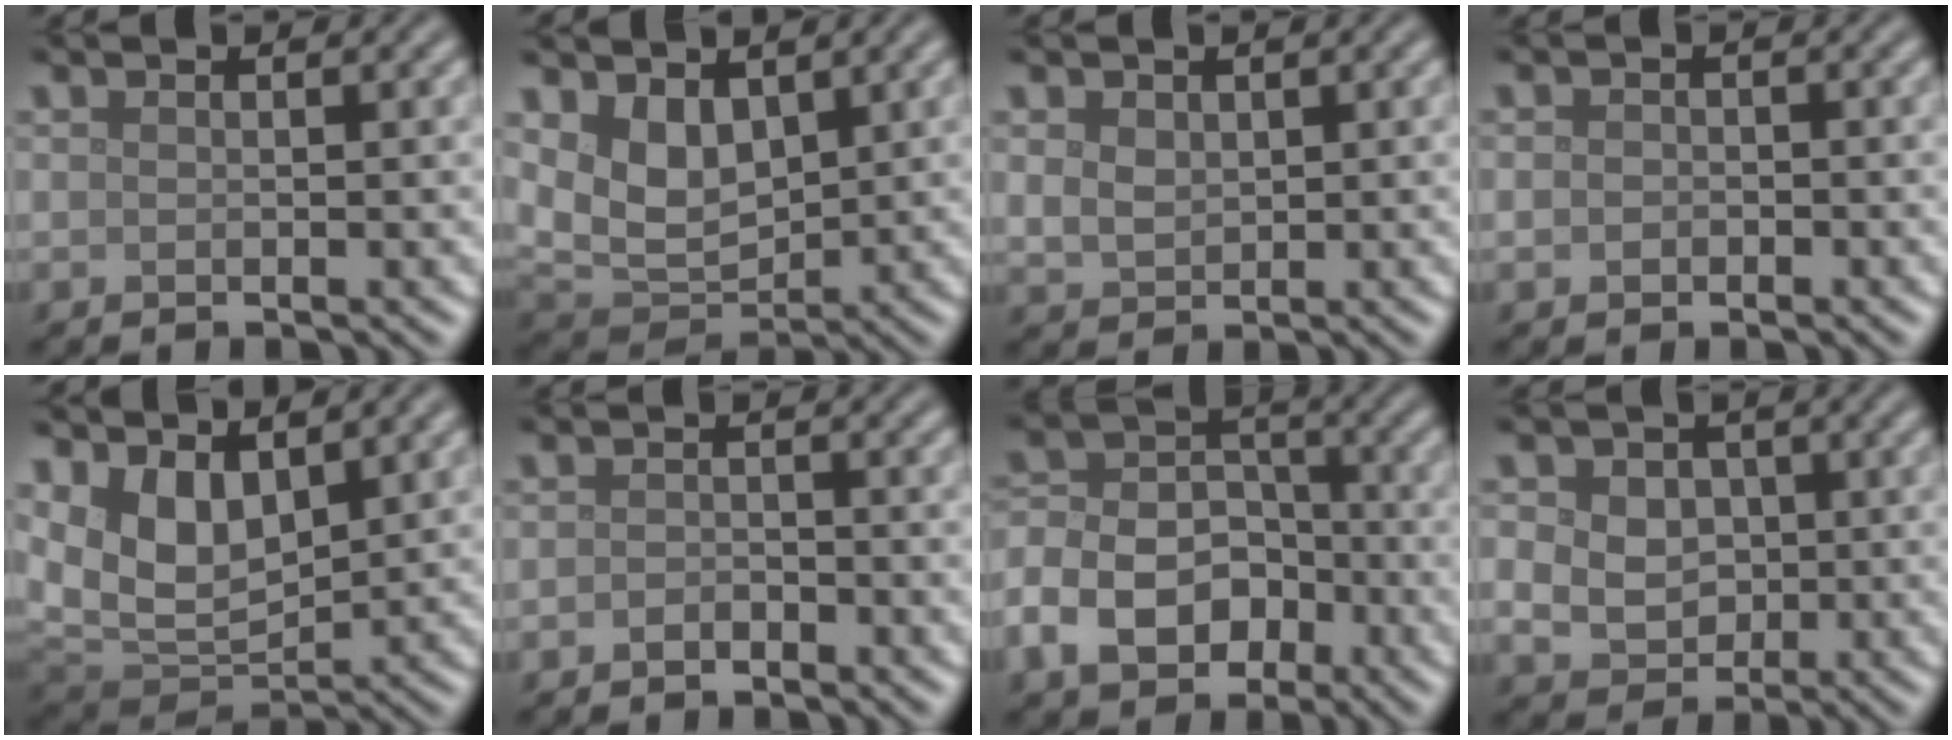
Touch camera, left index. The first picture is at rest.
{"total": 5.1, "force": [2.0, 3.3, 3.3], "torque": [-0.070, -0.015, 0.042]}
{"total": 2.0, "force": [0.8, 1.4, 1.1], "torque": [-0.024, -0.002, 0.019]}
{"total": 1.2, "force": [-0.3, 1.0, 0.5], "torque": [-0.001, -0.003, -0.010]}
{"total": 7.0, "force": [2.7, 4.2, 5.0], "torque": [-0.103, -0.014, 0.049]}
{"total": 1.2, "force": [-0.8, 0.7, 0.6], "torque": [-0.012, 0.001, -0.016]}
{"total": 7.5, "force": [-3.7, 5.3, 3.9], "torque": [-0.060, 0.002, -0.078]}
{"total": 7.5, "force": [1.4, 6.2, 4.0], "torque": [-0.060, 0.037, 0.003]}